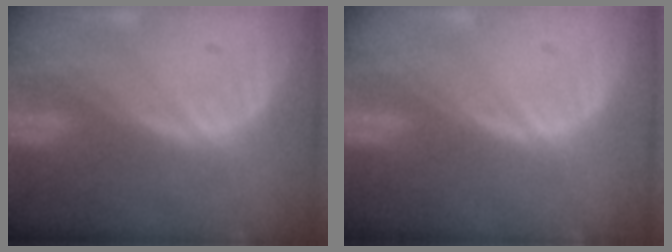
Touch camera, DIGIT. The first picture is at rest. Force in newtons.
{"total": 0.0}